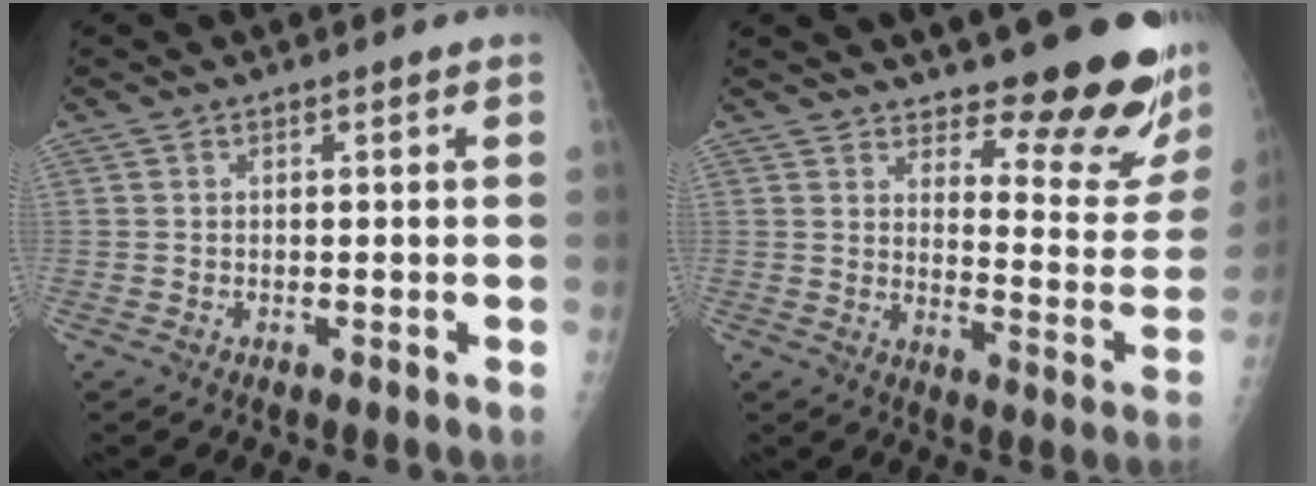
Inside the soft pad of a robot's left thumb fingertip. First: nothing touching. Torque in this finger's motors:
{"motor_torque": [0.36, 0.40, -0.12, -0.29, 0.17]}